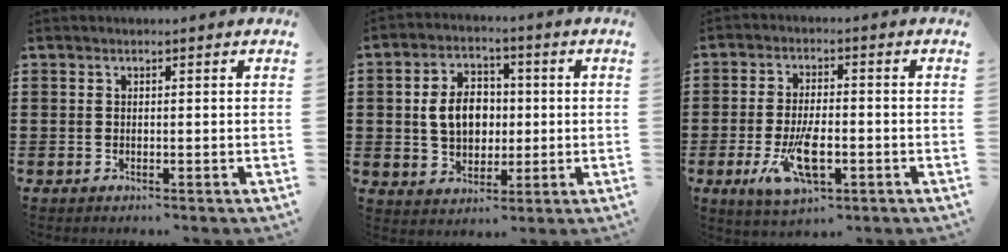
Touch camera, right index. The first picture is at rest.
{"total": 7.5, "force": [0.2, 5.6, 5.0], "torque": [-0.107, 0.007, -0.005]}
{"total": 8.8, "force": [-2.9, 3.6, 7.5], "torque": [-0.152, -0.017, -0.050]}